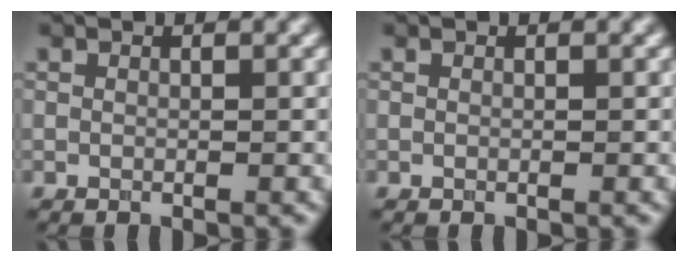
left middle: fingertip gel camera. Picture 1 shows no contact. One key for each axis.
{"total": 0.0}